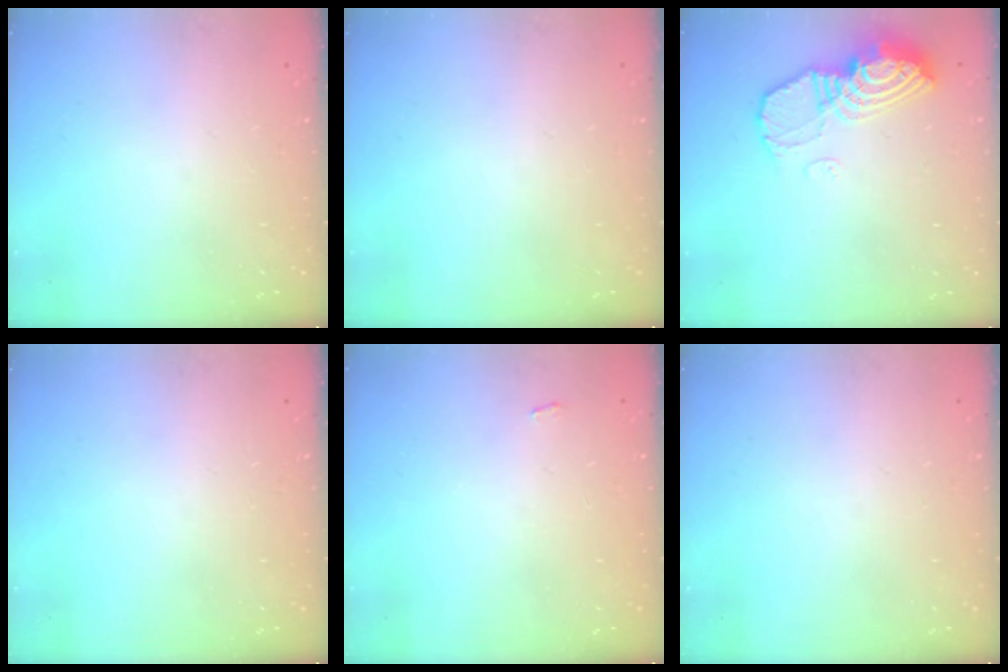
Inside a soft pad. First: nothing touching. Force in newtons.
{"total": 0.0}
{"total": 12.6, "press": 12.6, "slide": 1.2}
{"total": 0.0}
{"total": 2.2, "press": 2.2, "slide": 0.3}
{"total": 0.0}